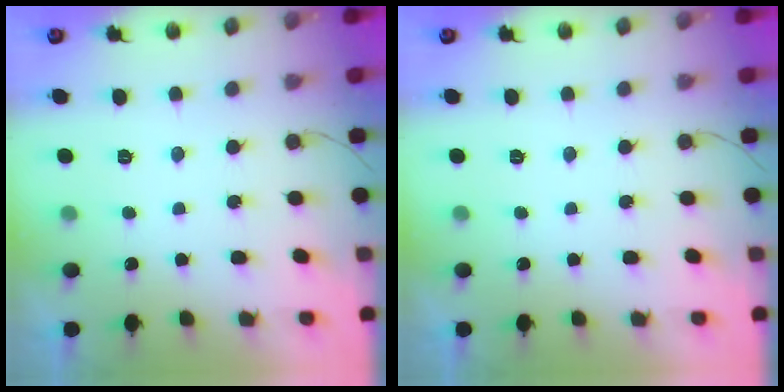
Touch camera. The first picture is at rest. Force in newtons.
{"total": 0.0}